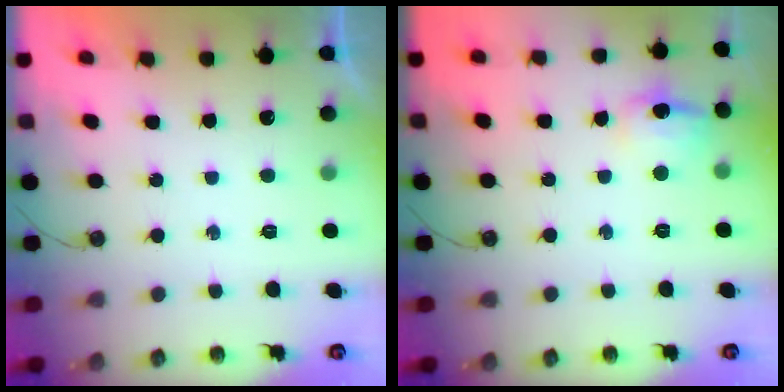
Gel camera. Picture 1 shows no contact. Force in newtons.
{"total": 9.6, "press": 9.6, "slide": 0.8}